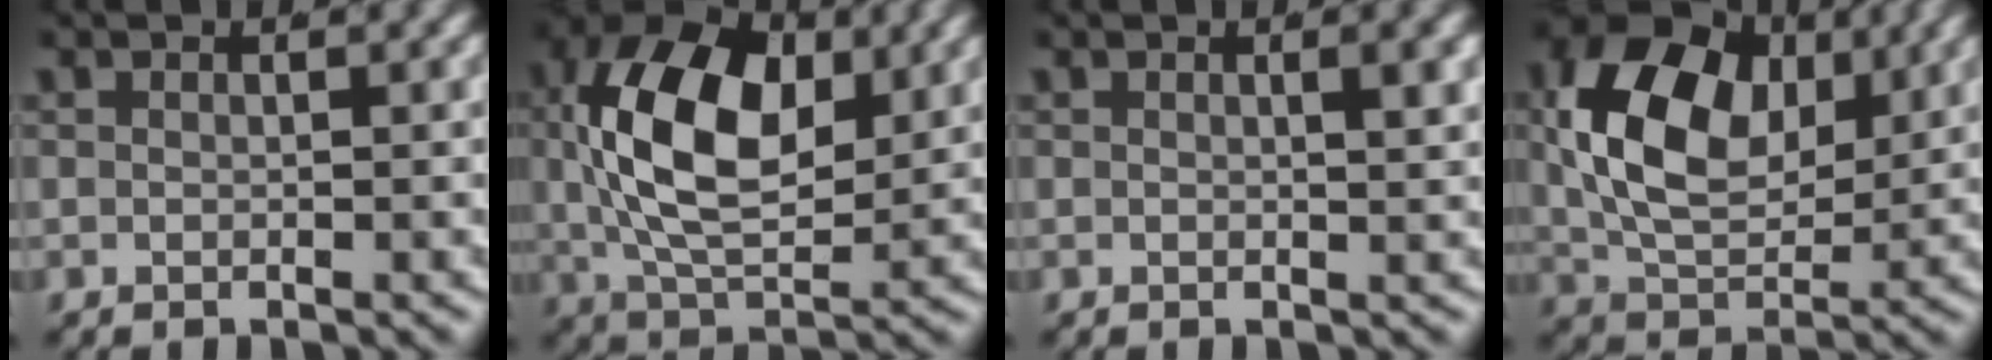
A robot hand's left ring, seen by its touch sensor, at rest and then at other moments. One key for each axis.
{"total": 10.5, "fx": 1.7, "fy": 5.9, "fz": 8.6, "tx": -0.168, "ty": -0.011, "tz": 0.037}
{"total": 1.1, "fx": 0.3, "fy": -0.3, "fz": 1.0, "tx": -0.011, "ty": 0.000, "tz": 0.007}
{"total": 10.4, "fx": 2.3, "fy": 6.8, "fz": 7.5, "tx": -0.154, "ty": -0.014, "tz": 0.051}